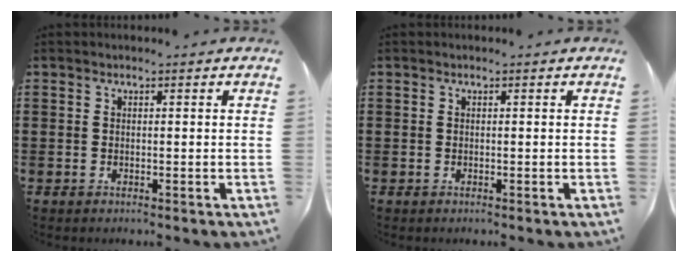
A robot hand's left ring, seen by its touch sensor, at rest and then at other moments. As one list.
[{"total": 0.0}]